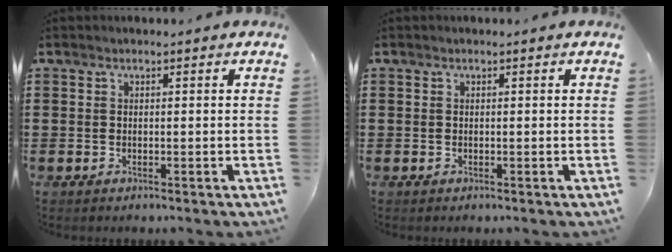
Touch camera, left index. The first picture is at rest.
{"total": 0.0}